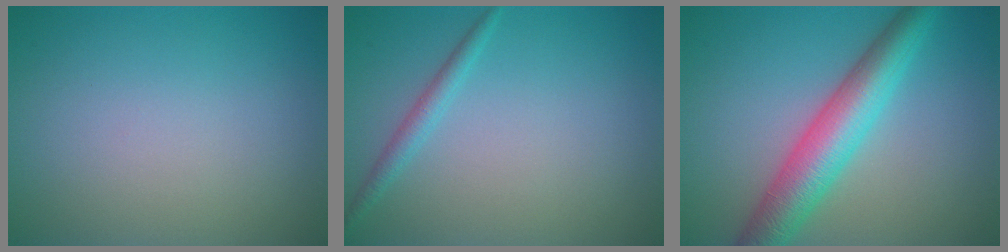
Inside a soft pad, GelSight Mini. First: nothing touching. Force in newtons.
{"total": 1.4, "press": 1.4, "slide": 0.1}
{"total": 6.4, "press": 6.3, "slide": 0.1}